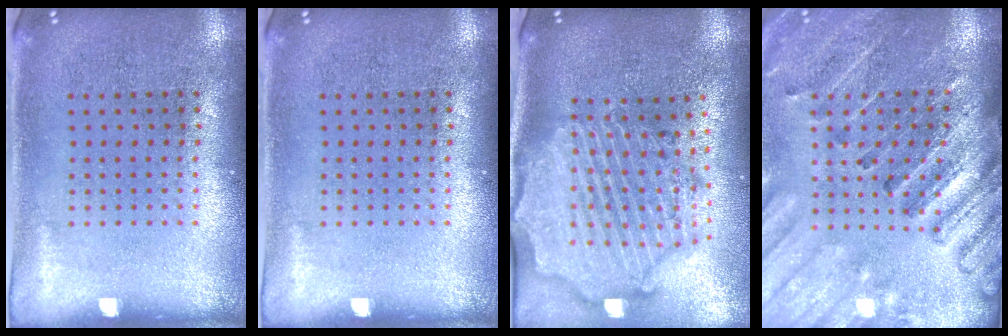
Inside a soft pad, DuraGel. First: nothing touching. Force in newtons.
{"total": 0.0}
{"total": 3.3, "press": 2.8, "slide": 1.7}
{"total": 2.6, "press": 2.6, "slide": 0.2}